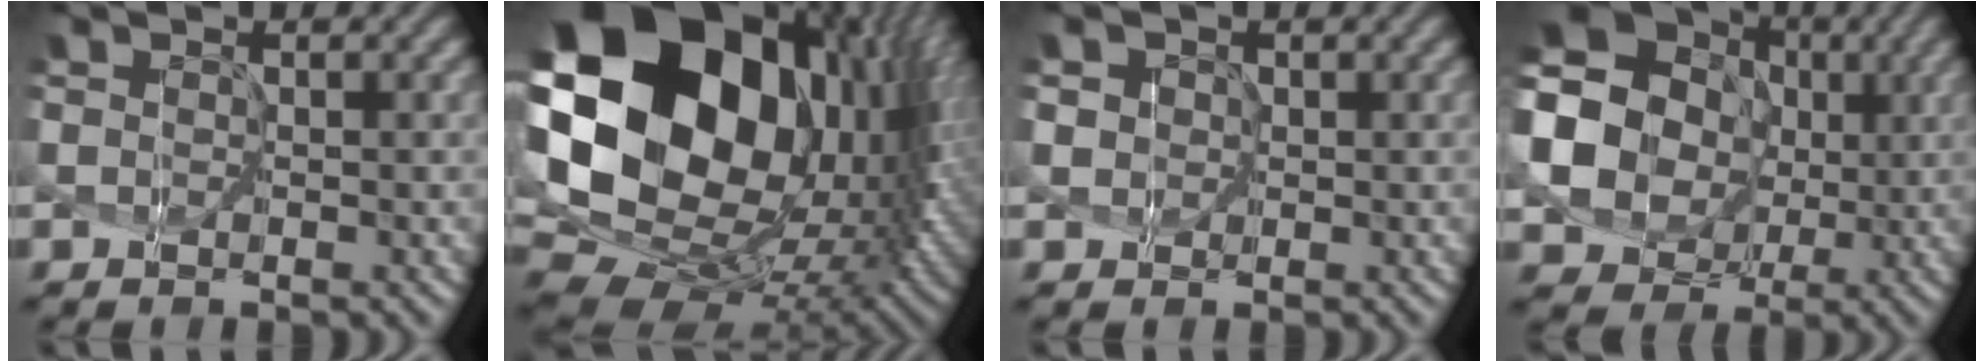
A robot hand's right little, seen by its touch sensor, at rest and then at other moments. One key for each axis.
{"total": 23.1, "fx": 5.0, "fy": 16.7, "fz": 15.3, "tx": -0.324, "ty": 0.009, "tz": 0.092}
{"total": 3.5, "fx": 1.5, "fy": 2.9, "fz": 1.4, "tx": -0.027, "ty": 0.028, "tz": 0.015}
{"total": 13.3, "fx": 1.9, "fy": 11.7, "fz": 5.9, "tx": -0.175, "ty": 0.022, "tz": 0.025}